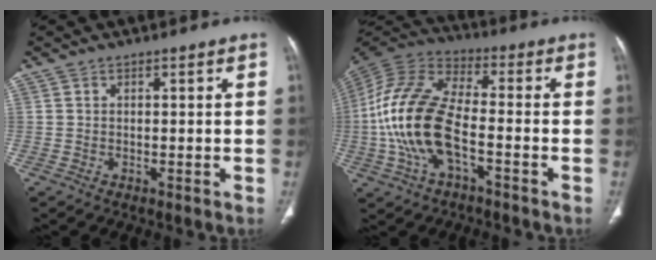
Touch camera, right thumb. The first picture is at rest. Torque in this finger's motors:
{"motor_torque": [0.36, 1.39, 2.34, -0.06, 0.61]}